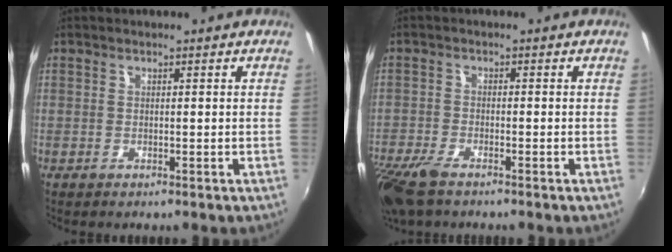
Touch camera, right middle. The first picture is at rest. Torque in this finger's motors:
{"motor_torque": [0.43, -0.40, 0.15, 0.10]}